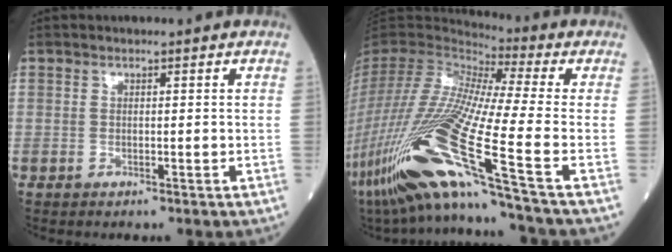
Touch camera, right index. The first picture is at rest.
{"total": 27.4, "force": [-12.4, -0.4, 24.5], "torque": [-0.512, -0.070, -0.233]}